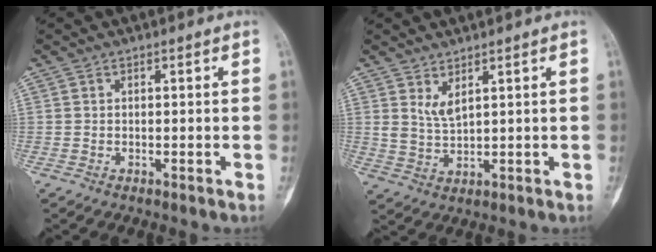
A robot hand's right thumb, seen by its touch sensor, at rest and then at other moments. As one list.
[{"total": 3.4, "force": [2.1, 1.2, 2.5], "torque": [-0.043, -0.023, 0.049]}]